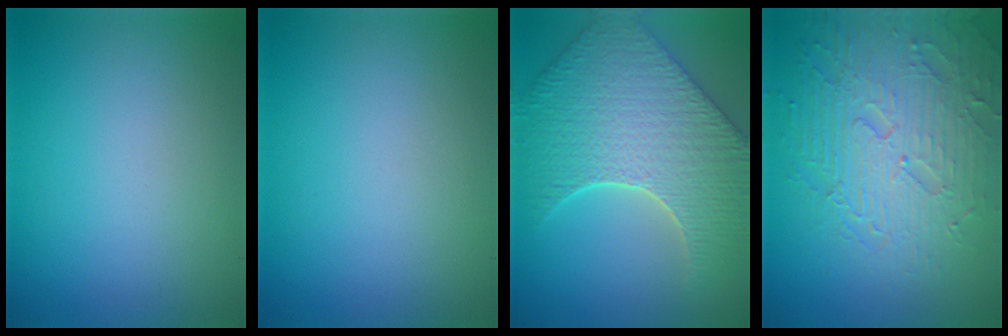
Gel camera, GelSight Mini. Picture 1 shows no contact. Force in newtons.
{"total": 0.0}
{"total": 8.1, "press": 6.9, "slide": 4.2}
{"total": 7.3, "press": 5.8, "slide": 4.4}